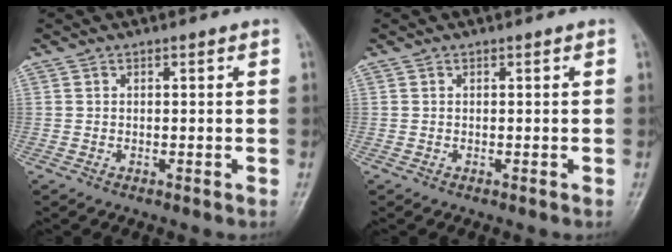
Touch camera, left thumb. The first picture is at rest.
{"total": 0.0}